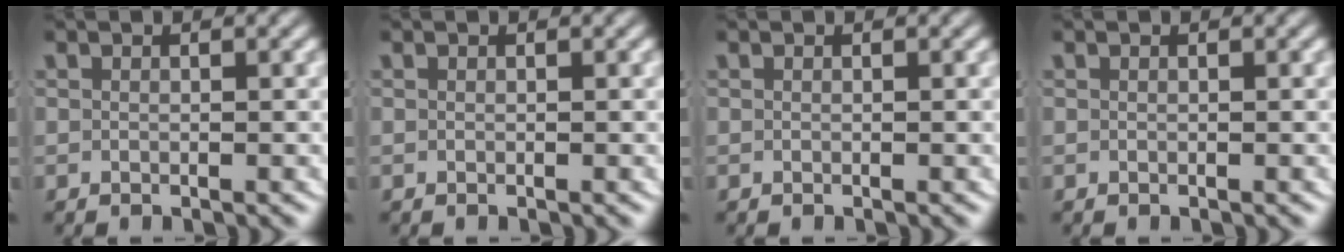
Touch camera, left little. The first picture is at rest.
{"total": 0.0}
{"total": 0.0}
{"total": 0.0}